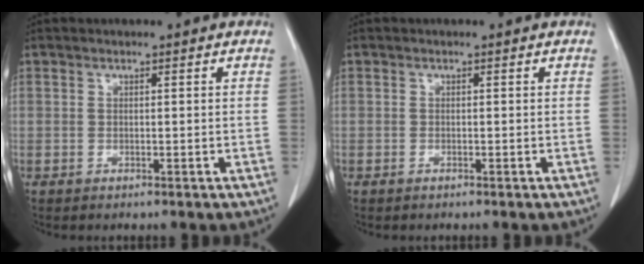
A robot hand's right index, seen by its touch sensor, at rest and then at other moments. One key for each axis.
{"total": 0.0}